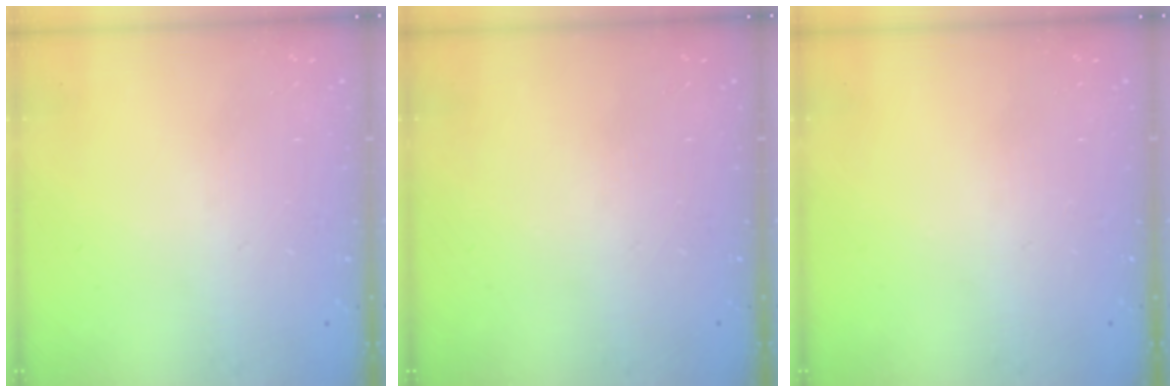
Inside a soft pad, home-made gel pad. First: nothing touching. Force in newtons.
{"total": 0.0}
{"total": 0.0}